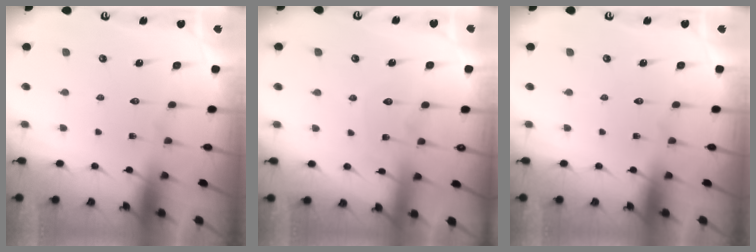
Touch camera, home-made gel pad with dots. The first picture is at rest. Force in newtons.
{"total": 6.2, "press": 6.1, "slide": 0.7}
{"total": 0.0}